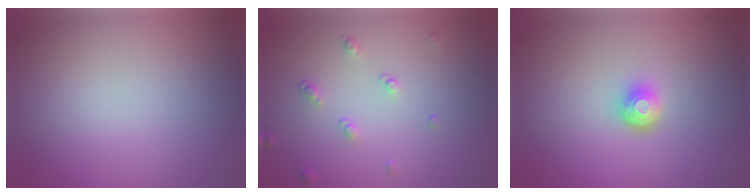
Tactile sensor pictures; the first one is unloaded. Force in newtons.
{"total": 1.5, "press": 1.0, "slide": 1.1}
{"total": 2.0, "press": 1.5, "slide": 1.4}